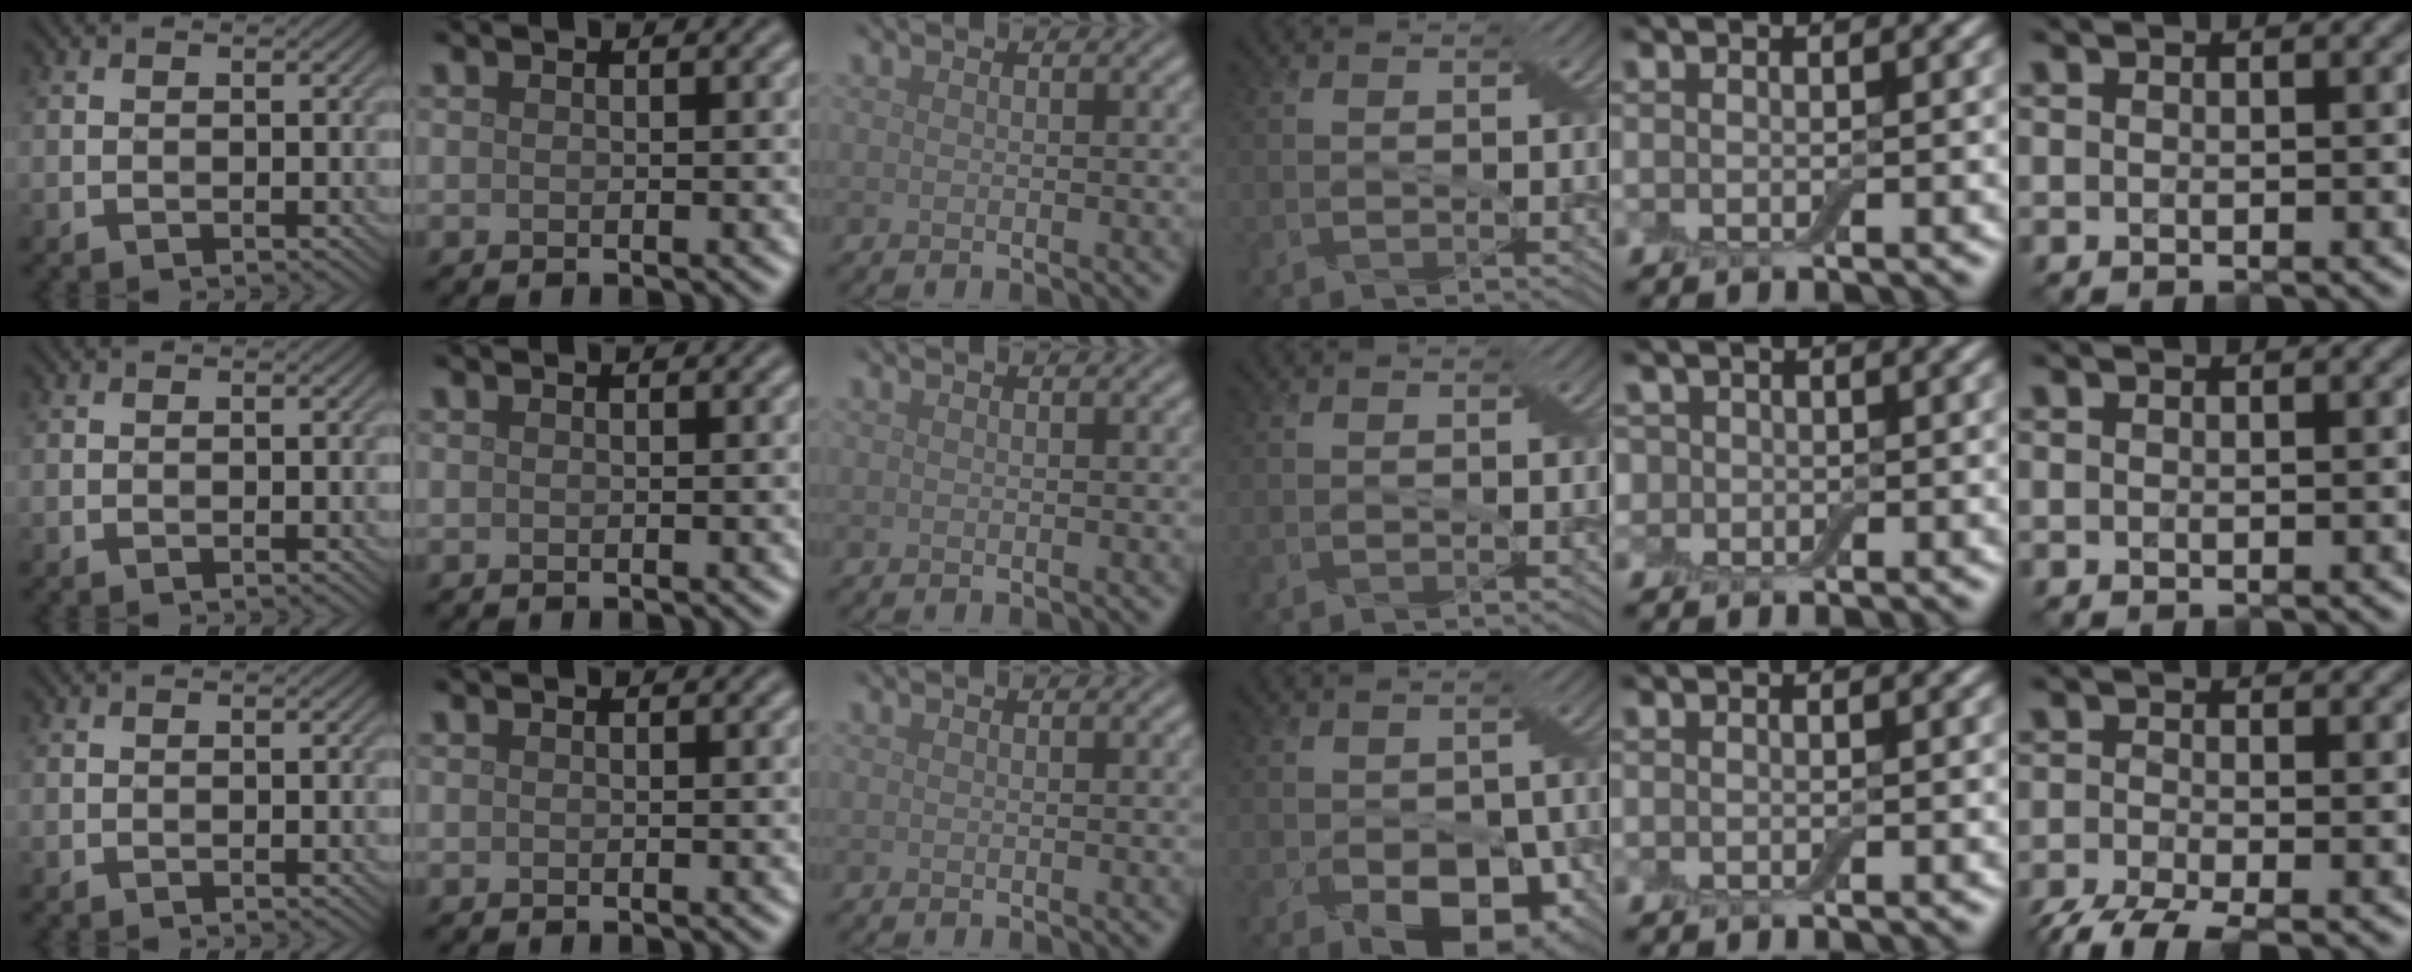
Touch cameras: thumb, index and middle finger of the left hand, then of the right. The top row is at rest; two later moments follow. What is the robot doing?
{"motion": "fold", "object": "bandage"}